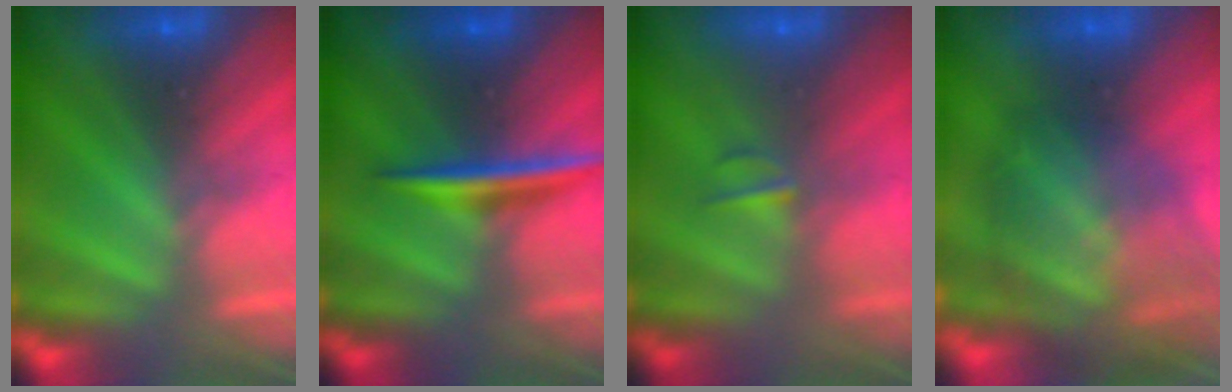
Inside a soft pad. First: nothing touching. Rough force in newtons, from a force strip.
{"total": 1.7}
{"total": 2.1}
{"total": 9.2}